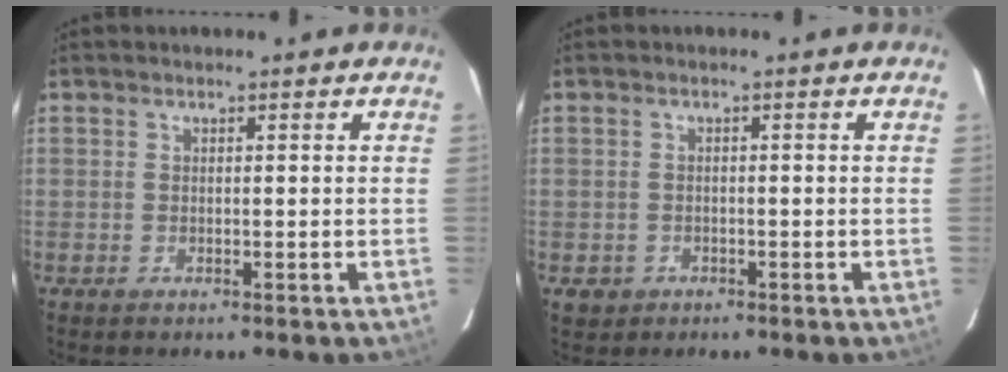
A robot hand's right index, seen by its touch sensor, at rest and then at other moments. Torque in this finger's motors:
{"motor_torque": [0.04, 0.06, -0.40, -0.18]}